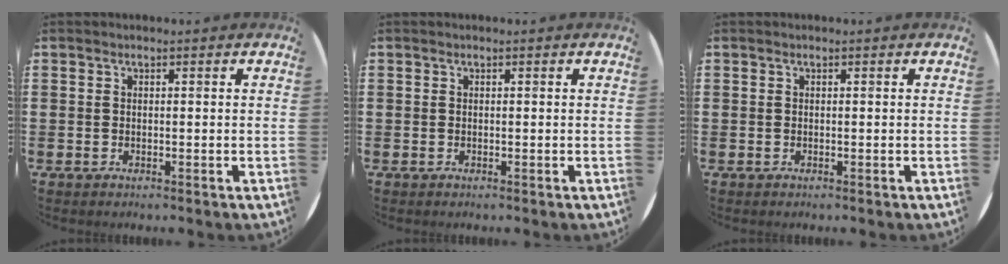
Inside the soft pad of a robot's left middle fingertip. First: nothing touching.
{"total": 0.0}
{"total": 0.0}